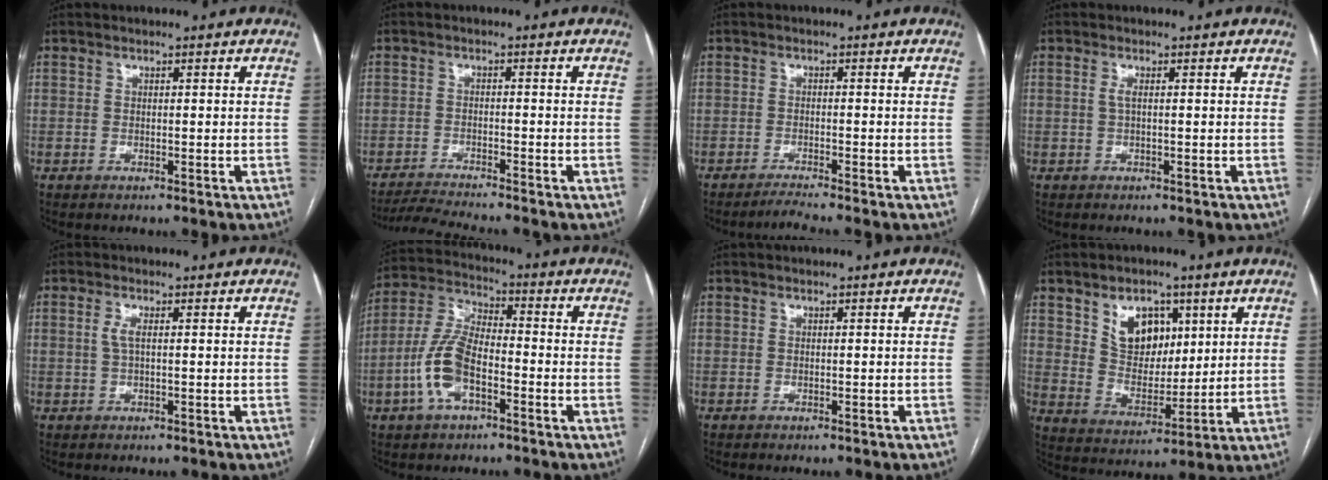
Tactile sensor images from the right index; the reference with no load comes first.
{"total": 4.7, "force": [-4.4, -1.3, 1.0], "torque": [-0.021, -0.021, -0.082]}
{"total": 2.6, "force": [-2.2, -1.3, 0.5], "torque": [-0.017, -0.010, -0.043]}
{"total": 1.1, "force": [0.2, 0.1, 1.1], "torque": [-0.028, 0.000, 0.003]}
{"total": 1.8, "force": [0.3, 0.4, 1.7], "torque": [-0.043, 0.000, 0.007]}
{"total": 9.7, "force": [-3.4, 4.3, 7.9], "torque": [-0.186, 0.014, -0.069]}
{"total": 0.0}
{"total": 9.2, "force": [4.4, 6.1, 5.4], "torque": [-0.094, 0.011, 0.087]}